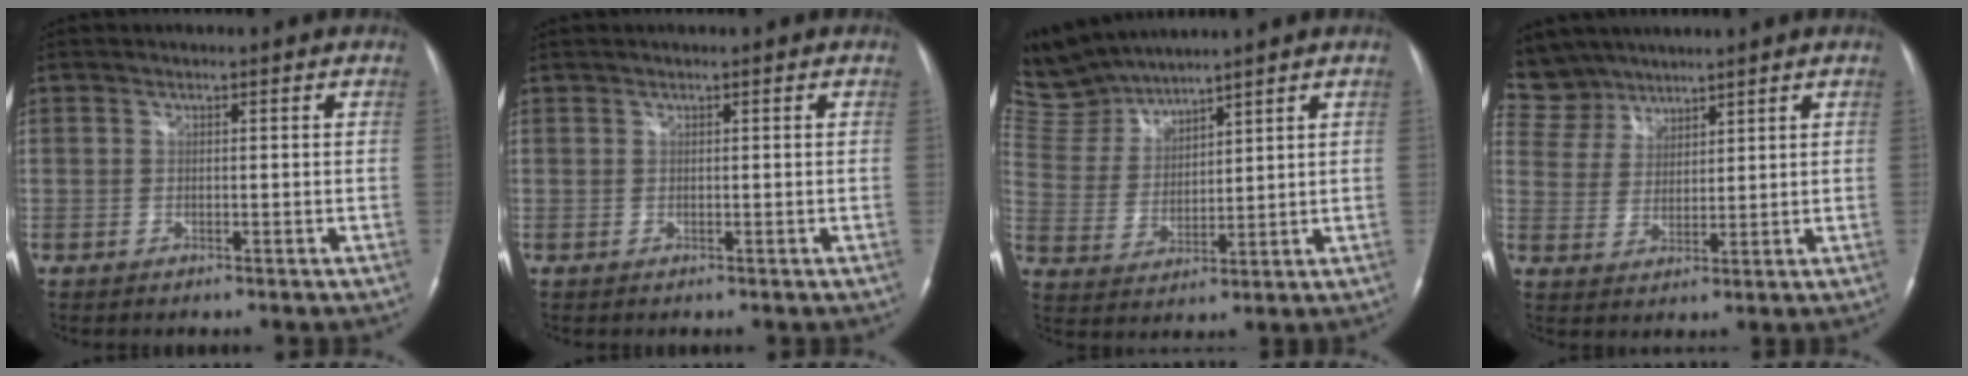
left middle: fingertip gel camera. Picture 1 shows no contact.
{"total": 0.0}
{"total": 7.7, "force": [7.7, 0.3, 0.0], "torque": [-0.027, 0.014, 0.175]}
{"total": 7.5, "force": [6.6, 3.4, -0.4], "torque": [0.005, 0.010, 0.139]}